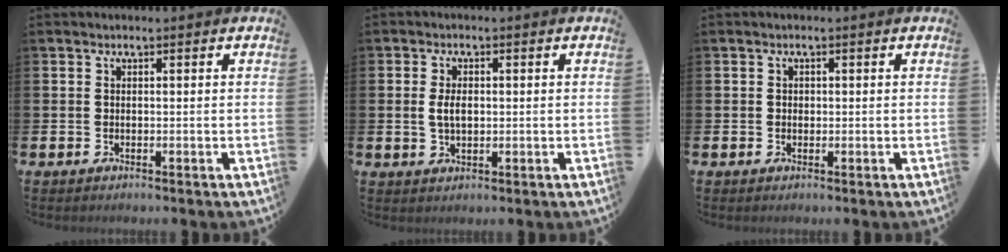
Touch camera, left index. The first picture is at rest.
{"total": 3.1, "force": [0.3, 1.8, 2.5], "torque": [-0.038, 0.003, 0.001]}
{"total": 0.7, "force": [0.1, 0.7, 0.2], "torque": [0.000, 0.005, -0.001]}